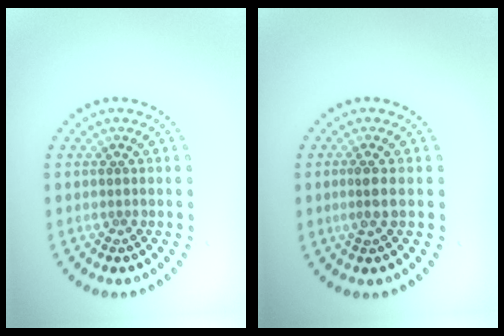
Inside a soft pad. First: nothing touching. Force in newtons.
{"total": 1.7, "press": 1.4, "slide": 1.0}